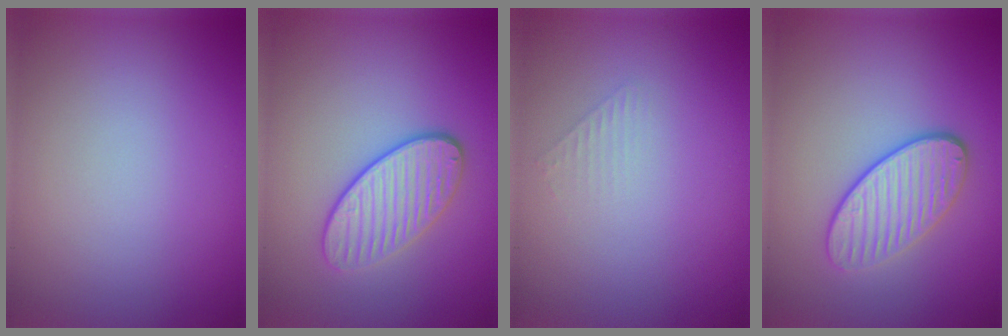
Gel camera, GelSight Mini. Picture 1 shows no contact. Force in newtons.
{"total": 3.7, "press": 3.2, "slide": 1.7}
{"total": 1.0, "press": 1.0, "slide": 0.1}
{"total": 3.7, "press": 3.2, "slide": 1.7}